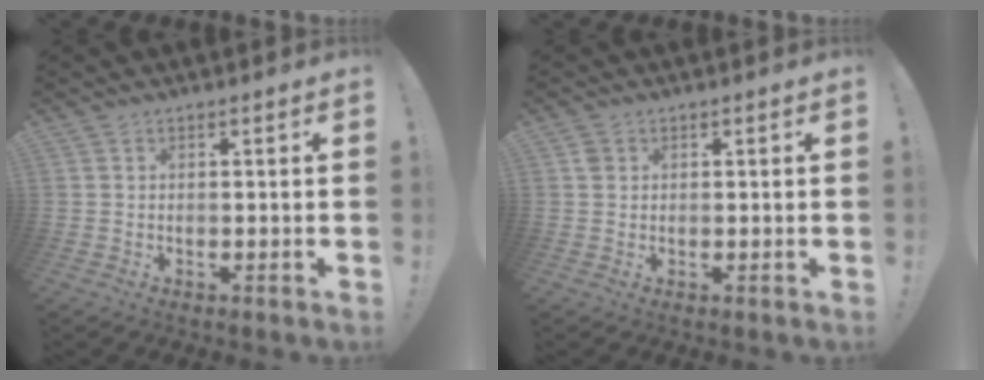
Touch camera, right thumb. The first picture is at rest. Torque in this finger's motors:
{"motor_torque": [-0.02, 0.25, 0.23, -0.17, -0.04]}